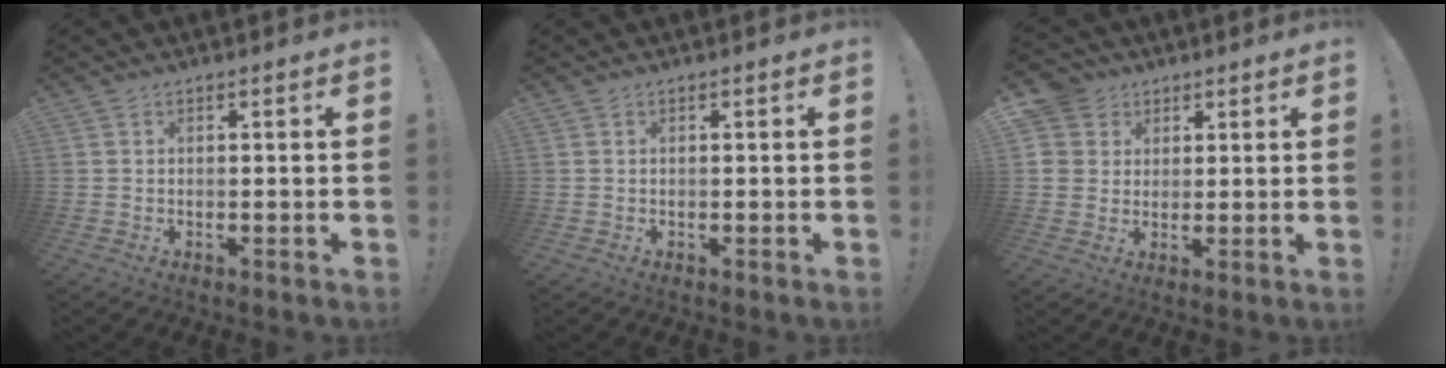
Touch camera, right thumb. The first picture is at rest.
{"total": 0.0}
{"total": 6.7, "force": [2.7, 6.0, 1.3], "torque": [-0.019, -0.013, 0.055]}